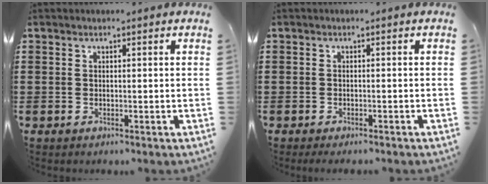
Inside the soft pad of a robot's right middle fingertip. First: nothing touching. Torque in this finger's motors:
{"motor_torque": [1.11, -0.16, 0.07, 0.09]}